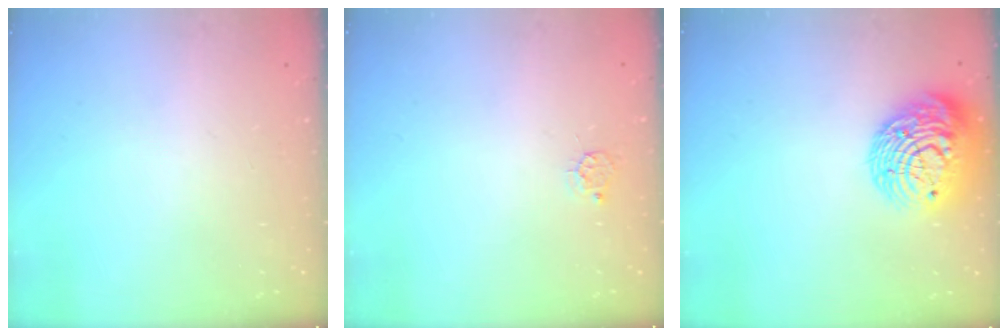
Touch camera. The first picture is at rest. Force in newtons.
{"total": 3.8, "press": 3.7, "slide": 0.3}
{"total": 15.9, "press": 15.8, "slide": 1.2}